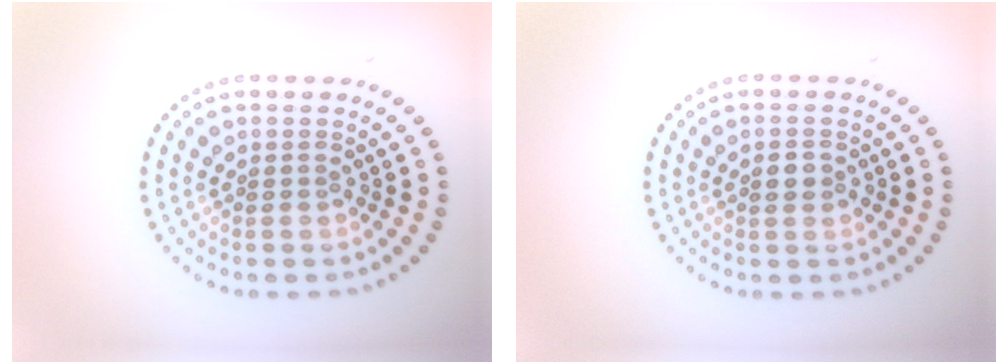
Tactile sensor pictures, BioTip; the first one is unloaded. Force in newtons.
{"total": 1.6, "press": 1.6, "slide": 0.3}